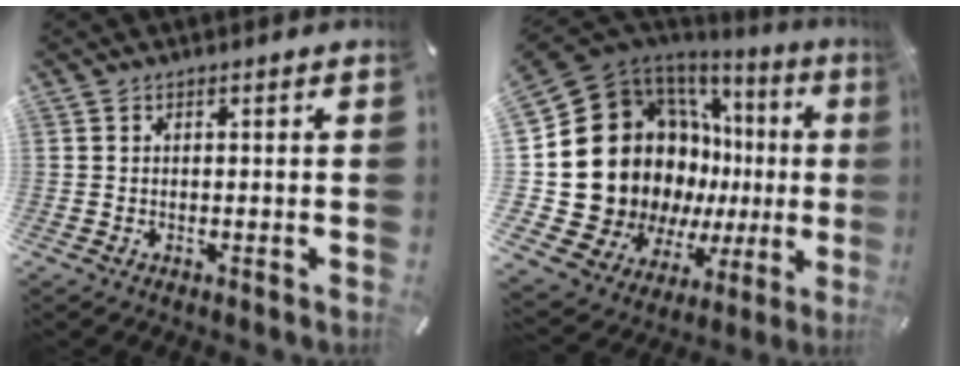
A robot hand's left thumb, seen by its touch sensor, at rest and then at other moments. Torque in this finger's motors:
{"motor_torque": [2.40, 2.61, 2.53, -0.24, 0.27]}